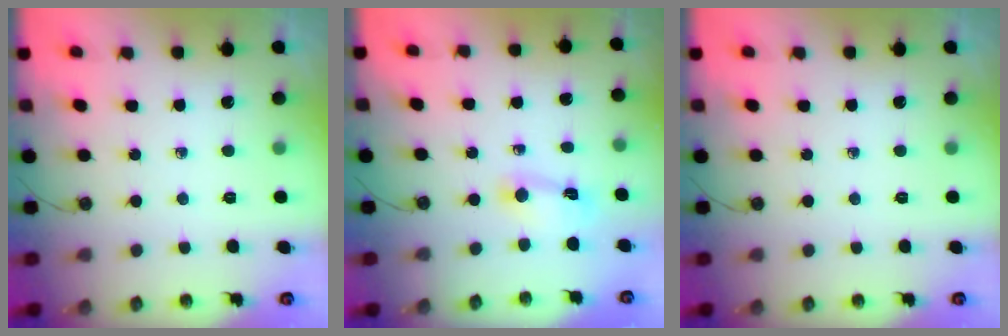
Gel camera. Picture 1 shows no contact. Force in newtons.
{"total": 3.0, "press": 3.0, "slide": 0.3}
{"total": 0.0}